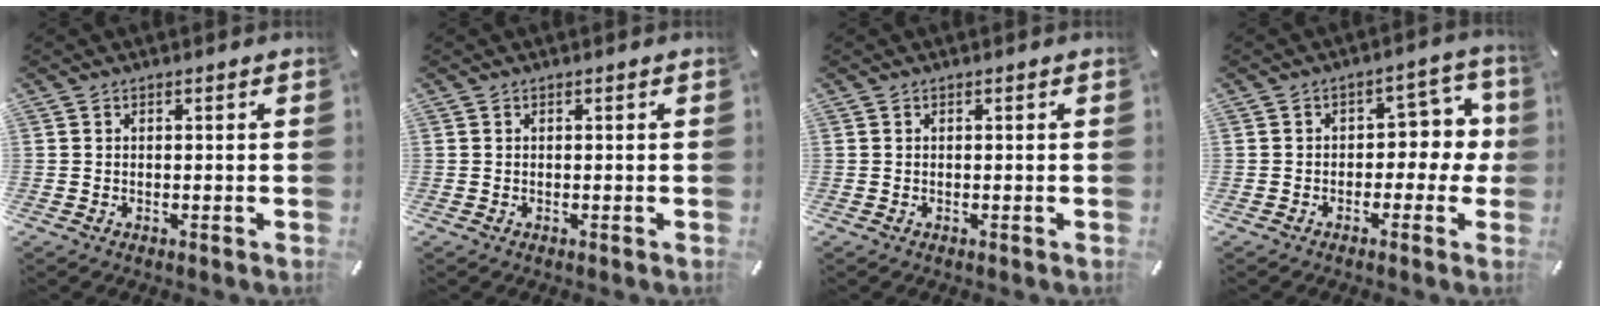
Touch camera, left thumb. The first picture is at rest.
{"total": 0.0}
{"total": 0.0}
{"total": 7.8, "force": [0.7, 5.5, 5.5], "torque": [-0.068, 0.003, 0.006]}